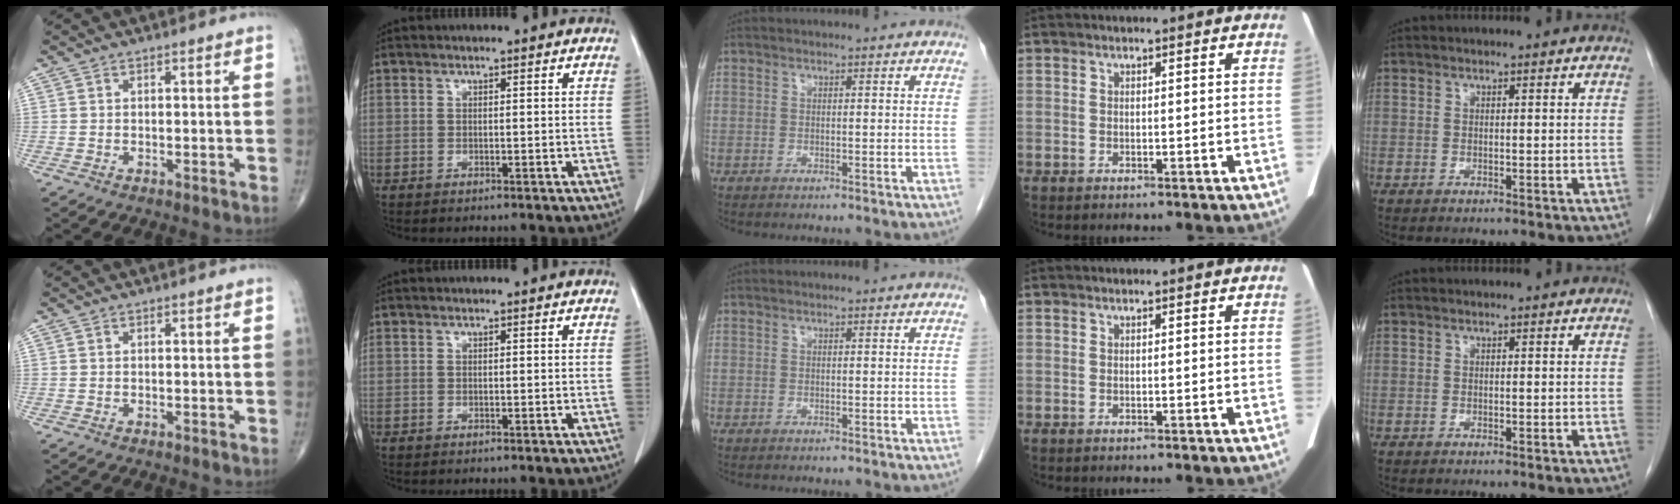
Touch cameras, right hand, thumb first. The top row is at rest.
{}